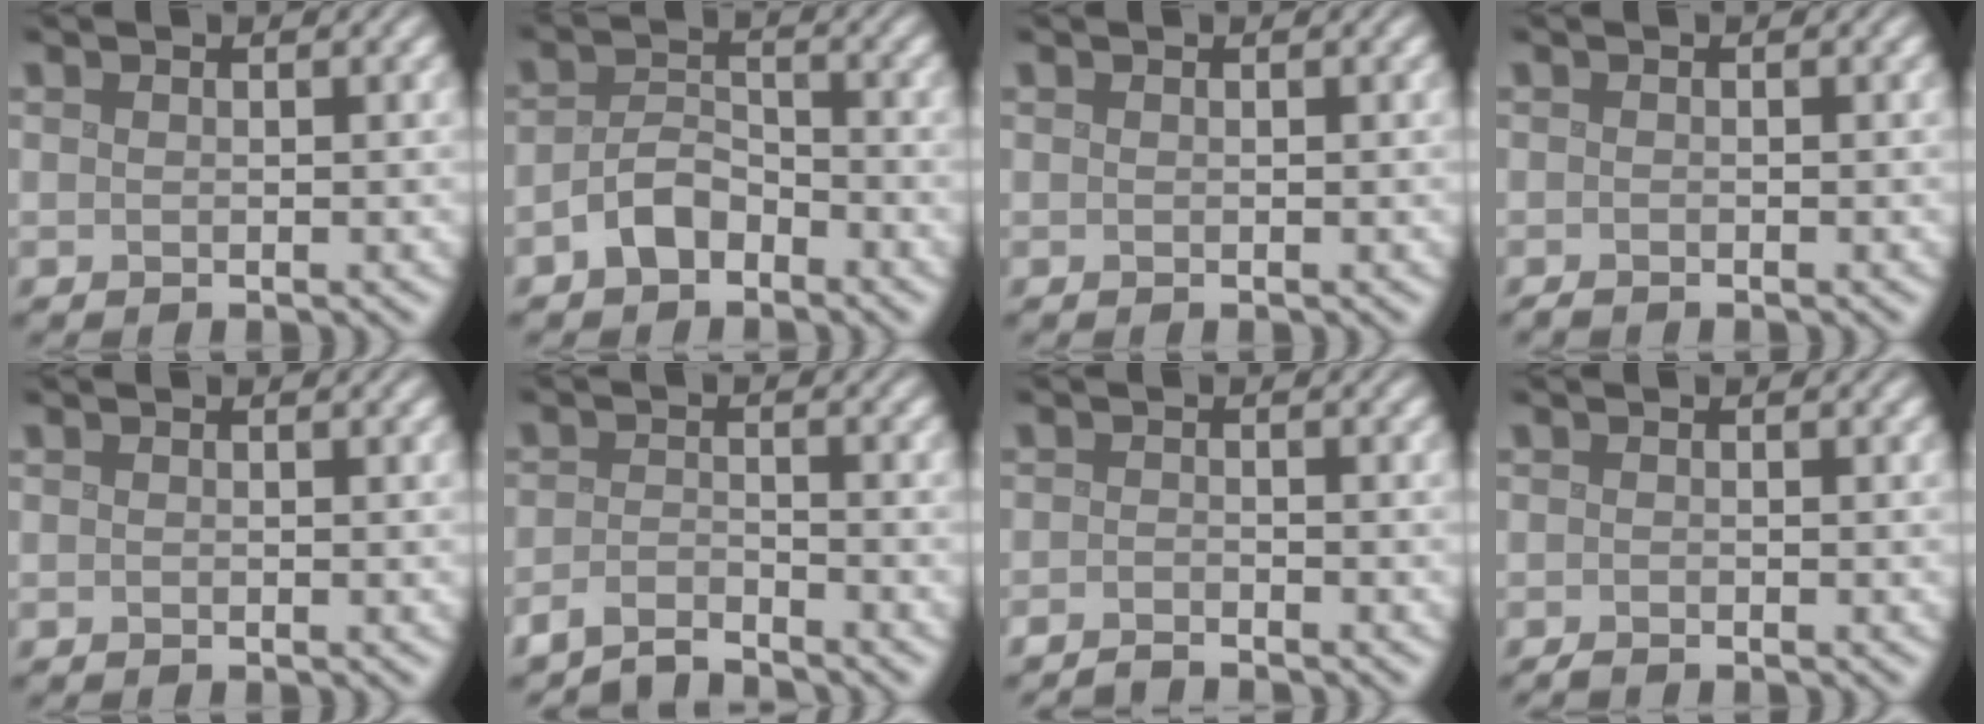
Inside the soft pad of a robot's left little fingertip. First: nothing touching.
{"total": 3.2, "force": [-2.4, 1.6, 1.5], "torque": [-0.027, 0.009, -0.050]}
{"total": 0.0}
{"total": 0.6, "force": [-0.6, 0.0, -0.1], "torque": [0.002, -0.001, -0.014]}
{"total": 0.0}
{"total": 3.0, "force": [-3.0, 0.1, 0.4], "torque": [-0.007, 0.000, -0.065]}
{"total": 1.6, "force": [-1.5, -0.2, -0.1], "torque": [0.003, 0.000, -0.033]}
{"total": 0.9, "force": [-0.9, 0.0, 0.0], "torque": [0.000, -0.001, -0.019]}